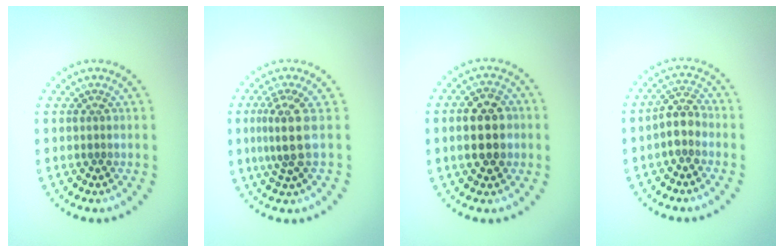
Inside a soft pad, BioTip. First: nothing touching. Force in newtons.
{"total": 3.0, "press": 2.1, "slide": 2.2}
{"total": 4.9, "press": 4.8, "slide": 0.2}
{"total": 2.4, "press": 2.0, "slide": 1.3}